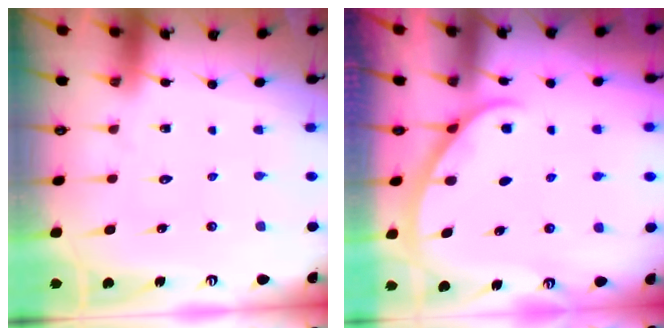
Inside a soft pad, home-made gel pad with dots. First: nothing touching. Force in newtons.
{"total": 2.4, "press": 2.3, "slide": 0.3}